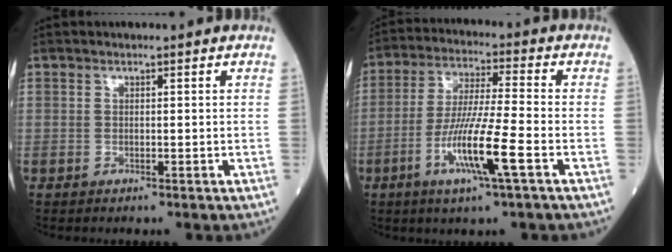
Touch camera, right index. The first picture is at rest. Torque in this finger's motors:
{"motor_torque": [1.53, -0.60, 0.79, 0.21]}